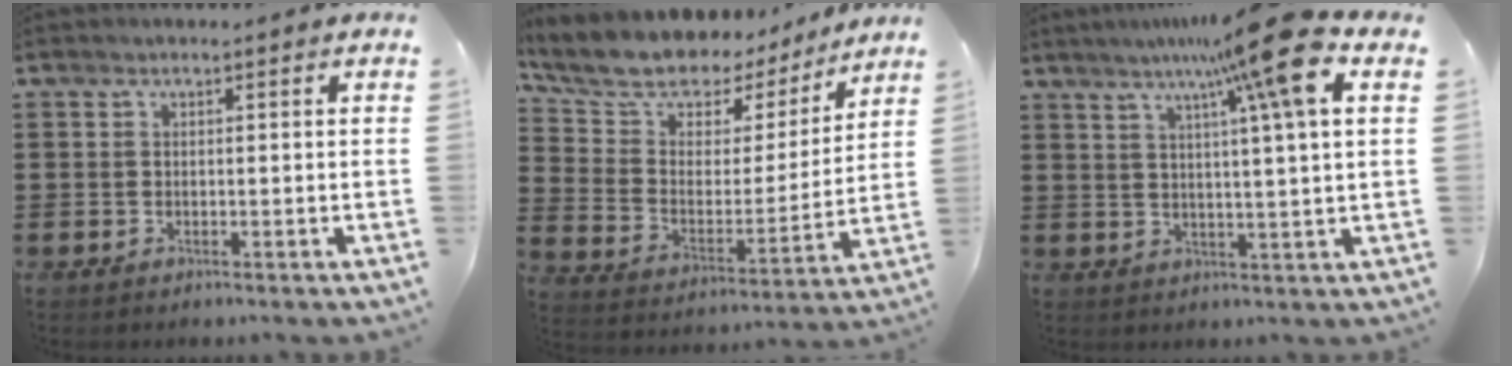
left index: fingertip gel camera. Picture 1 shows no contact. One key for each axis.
{"total": 9.1, "fx": 7.9, "fy": 3.9, "fz": 2.4, "tx": -0.085, "ty": -0.055, "tz": 0.138}
{"total": 12.0, "fx": 6.0, "fy": -1.1, "fz": 10.4, "tx": -0.179, "ty": -0.013, "tz": 0.083}